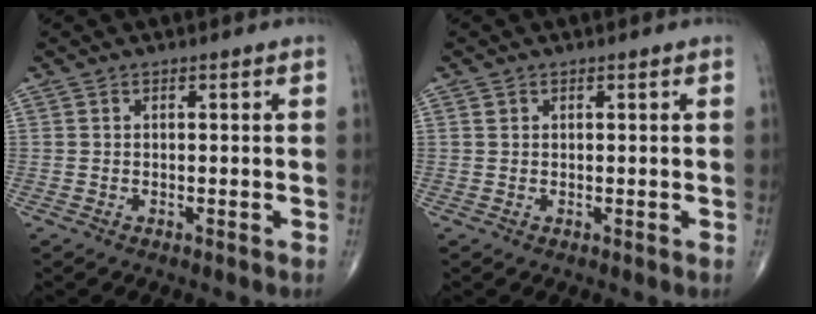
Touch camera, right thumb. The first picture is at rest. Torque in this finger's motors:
{"motor_torque": [-0.26, 0.20, -0.16, -0.03, 0.02]}